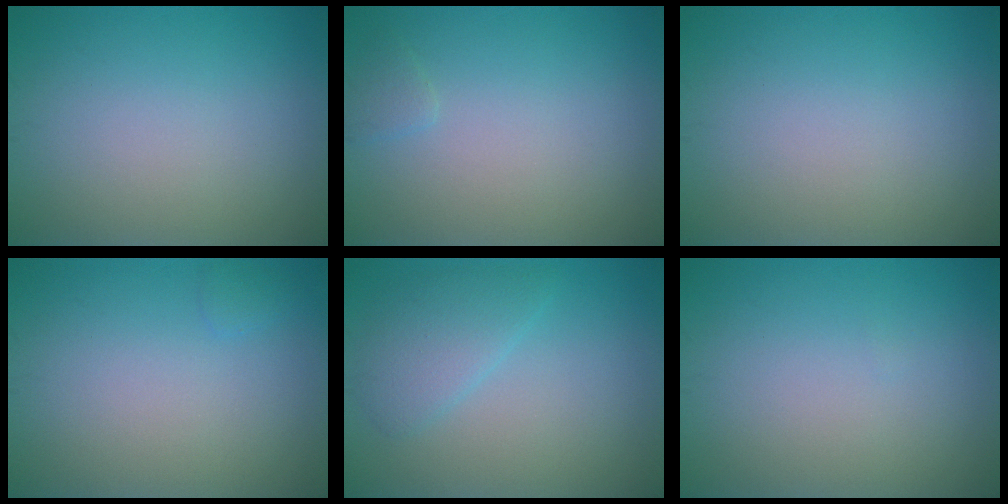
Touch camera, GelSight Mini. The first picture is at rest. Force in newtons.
{"total": 0.8, "press": 0.8, "slide": 0.0}
{"total": 0.0}
{"total": 0.6, "press": 0.6, "slide": 0.1}
{"total": 2.7, "press": 2.7, "slide": 0.1}
{"total": 0.0}